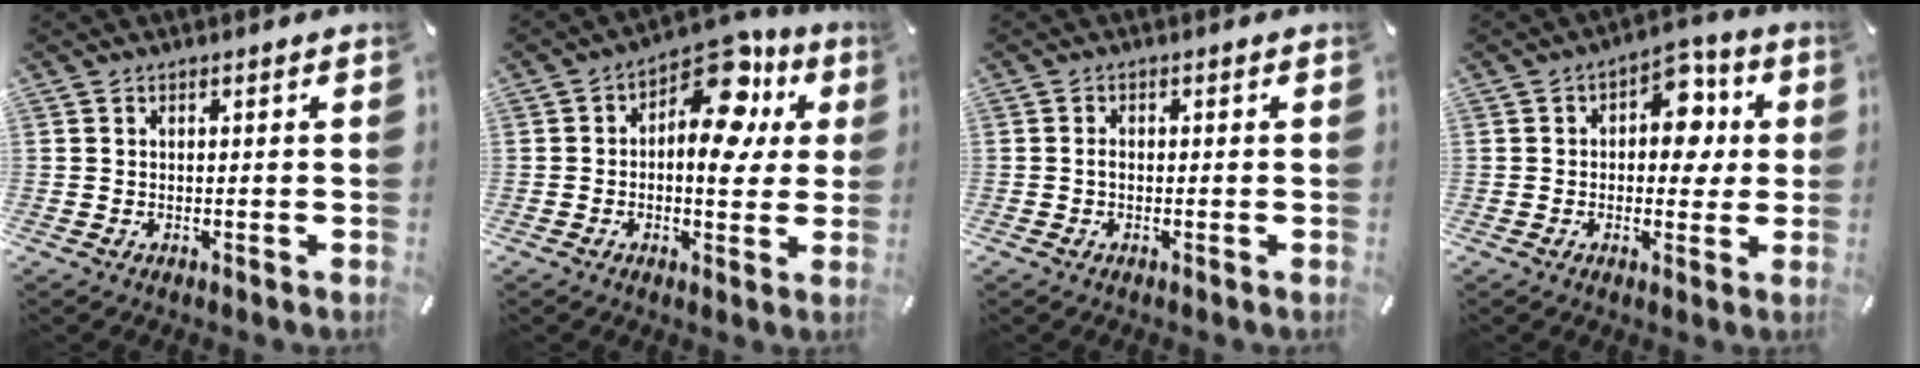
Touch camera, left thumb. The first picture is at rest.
{"total": 15.1, "force": [5.3, 8.2, 11.6], "torque": [-0.147, -0.040, 0.087]}
{"total": 1.1, "force": [-0.3, 0.5, 0.9], "torque": [-0.018, 0.001, -0.007]}
{"total": 10.0, "force": [1.7, 6.6, 7.3], "torque": [-0.080, -0.006, 0.022]}